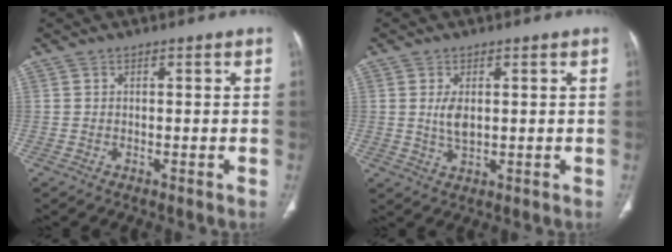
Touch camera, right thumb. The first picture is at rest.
{"total": 3.9, "force": [0.6, 2.0, 3.3], "torque": [-0.065, -0.009, 0.016]}